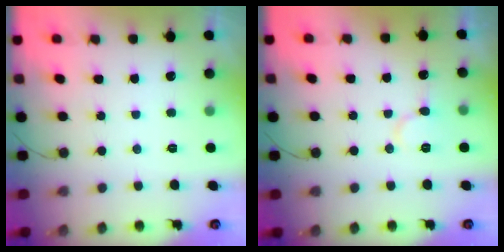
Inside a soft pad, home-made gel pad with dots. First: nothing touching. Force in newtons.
{"total": 7.8, "press": 7.8, "slide": 0.9}